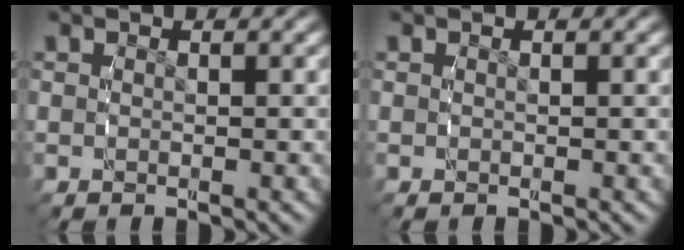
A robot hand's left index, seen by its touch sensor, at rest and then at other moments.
{"total": 0.0}